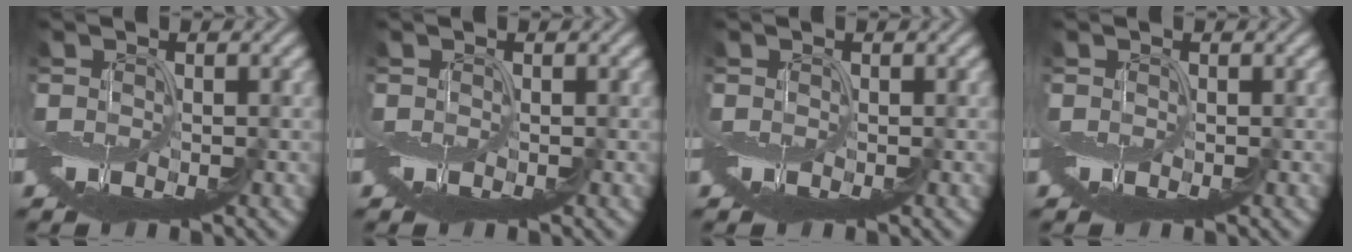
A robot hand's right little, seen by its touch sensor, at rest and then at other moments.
{"total": 0.0}
{"total": 0.0}
{"total": 0.0}